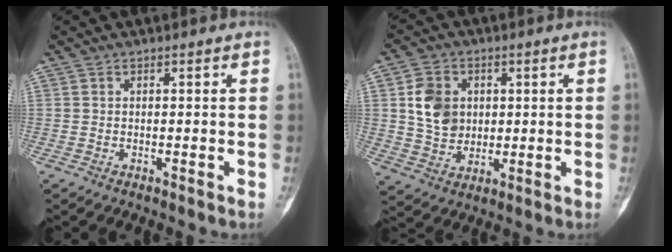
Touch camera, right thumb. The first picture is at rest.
{"total": 9.2, "force": [1.8, 7.5, 5.0], "torque": [-0.065, -0.007, 0.039]}